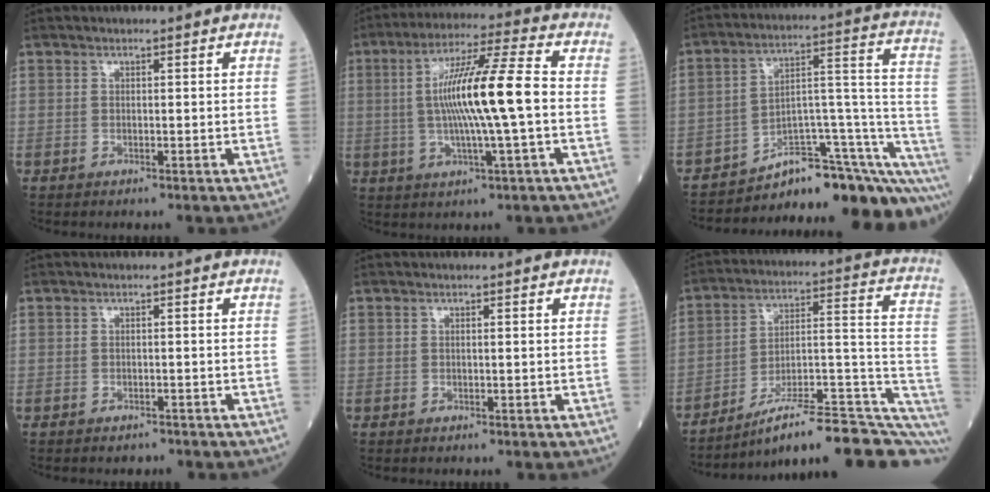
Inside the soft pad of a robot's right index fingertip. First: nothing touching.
{"total": 13.3, "force": [-0.2, -0.1, 13.3], "torque": [-0.243, 0.011, -0.008]}
{"total": 20.4, "force": [-19.2, 1.7, 6.5], "torque": [-0.015, 0.065, -0.271]}
{"total": 1.4, "force": [-1.2, 0.6, 0.2], "torque": [-0.005, 0.001, -0.017]}
{"total": 0.0}
{"total": 22.7, "force": [-17.6, 3.2, 13.9], "torque": [-0.120, 0.036, -0.259]}